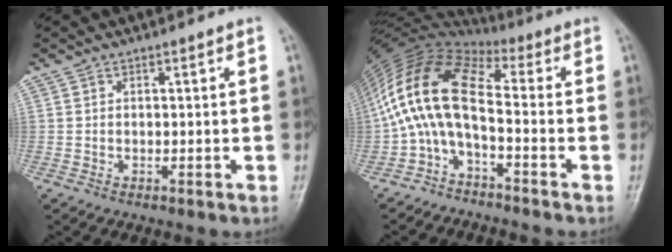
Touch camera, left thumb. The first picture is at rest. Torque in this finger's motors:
{"motor_torque": [0.43, 1.71, 1.59, 1.18, 0.30]}